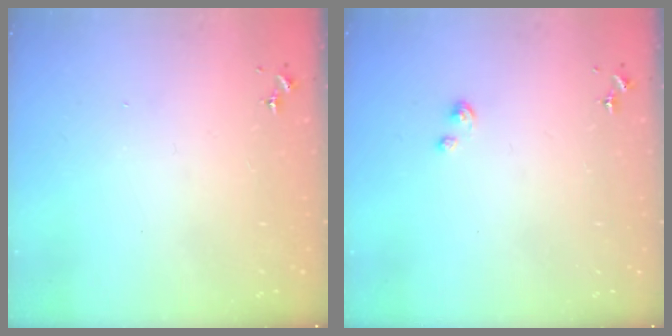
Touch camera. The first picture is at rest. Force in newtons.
{"total": 2.8, "press": 2.8, "slide": 0.3}